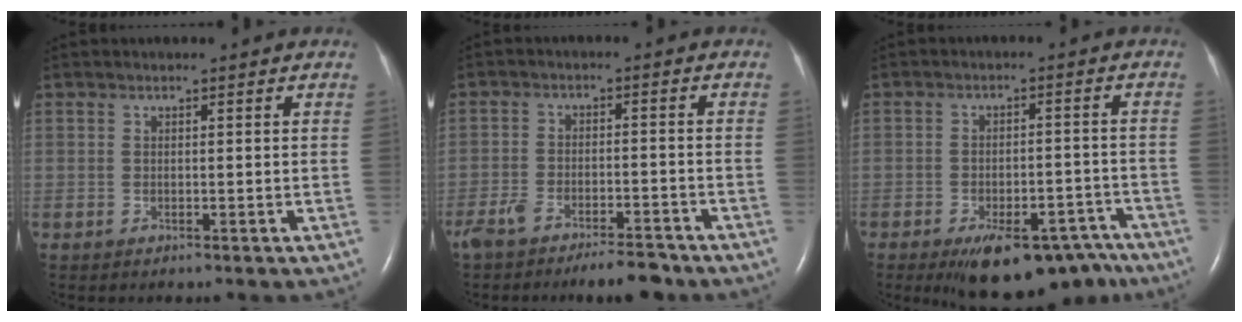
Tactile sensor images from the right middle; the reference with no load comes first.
{"total": 7.8, "force": [-6.5, 2.0, 3.9], "torque": [-0.069, 0.000, -0.108]}
{"total": 14.7, "force": [-10.9, 6.1, 7.7], "torque": [-0.088, 0.011, -0.145]}